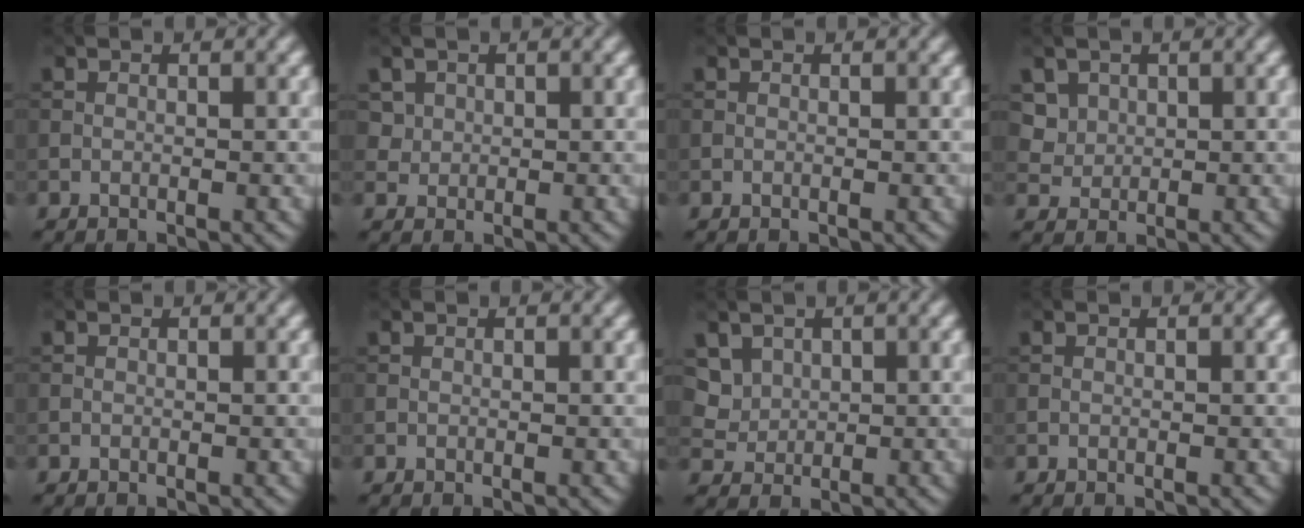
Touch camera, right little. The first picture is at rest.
{"total": 1.6, "force": [0.7, 1.3, 0.4], "torque": [-0.009, -0.010, 0.026]}
{"total": 0.0}
{"total": 2.7, "force": [1.4, 2.1, 1.0], "torque": [-0.032, -0.006, 0.047]}
{"total": 0.0}
{"total": 0.0}
{"total": 3.1, "force": [1.6, 2.3, 1.2], "torque": [-0.039, -0.003, 0.050]}
{"total": 0.0}